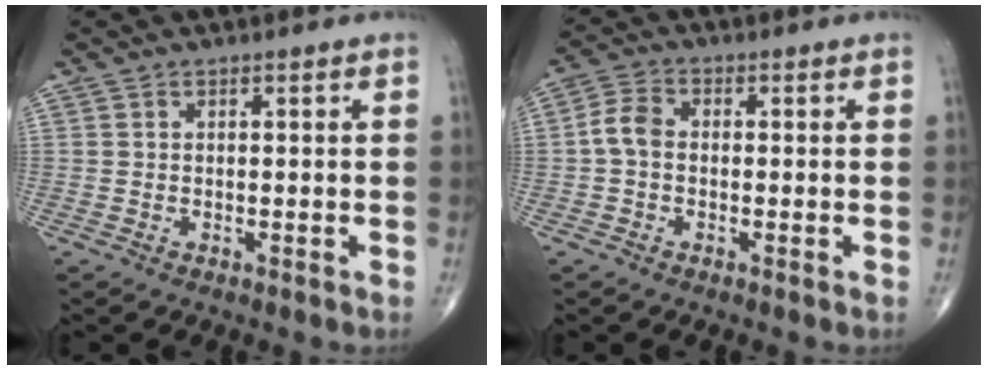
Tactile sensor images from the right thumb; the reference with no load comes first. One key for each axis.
{"total": 4.3, "fx": -0.5, "fy": 3.0, "fz": 3.1, "tx": -0.057, "ty": 0.013, "tz": -0.019}